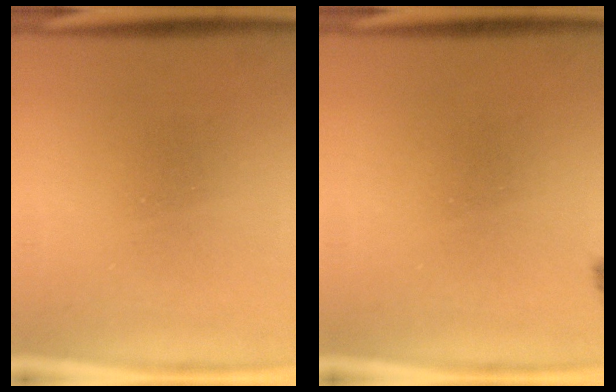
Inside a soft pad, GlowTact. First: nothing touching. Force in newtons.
{"total": 1.3}